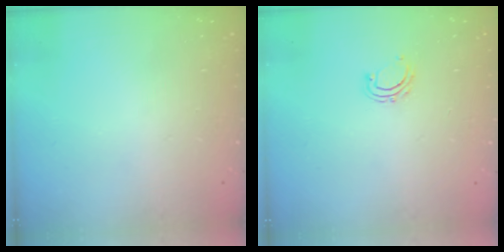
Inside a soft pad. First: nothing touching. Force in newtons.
{"total": 5.3, "press": 5.2, "slide": 1.1}